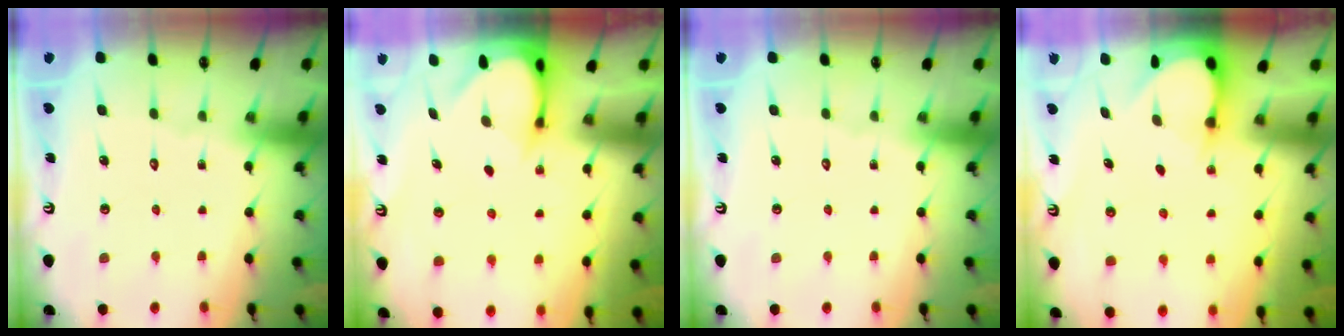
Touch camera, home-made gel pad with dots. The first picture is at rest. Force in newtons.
{"total": 3.4, "press": 3.4, "slide": 0.3}
{"total": 0.0}
{"total": 3.1, "press": 3.1, "slide": 0.3}